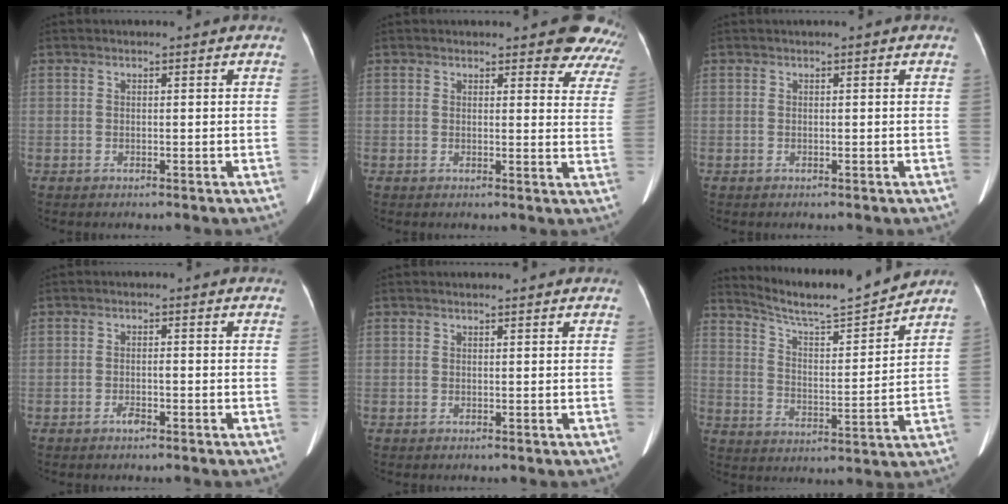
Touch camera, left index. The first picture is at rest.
{"total": 9.1, "force": [8.1, 3.1, 2.7], "torque": [0.014, -0.029, 0.057]}
{"total": 0.0}
{"total": 1.3, "force": [-0.9, 0.3, 0.8], "torque": [-0.013, -0.002, -0.012]}
{"total": 1.4, "force": [1.3, 0.1, 0.5], "torque": [-0.010, 0.011, 0.020]}
{"total": 12.9, "force": [12.4, -0.9, 3.3], "torque": [-0.065, -0.011, 0.202]}